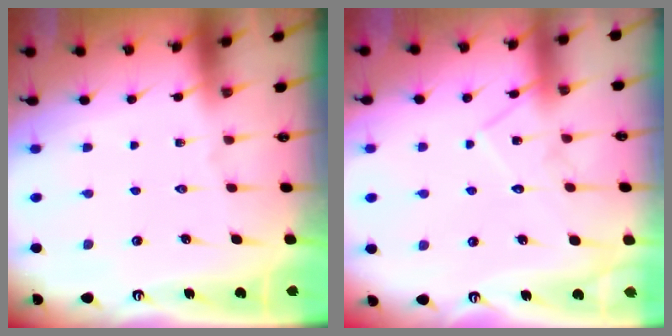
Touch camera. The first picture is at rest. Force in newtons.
{"total": 10.5, "press": 10.5, "slide": 0.6}